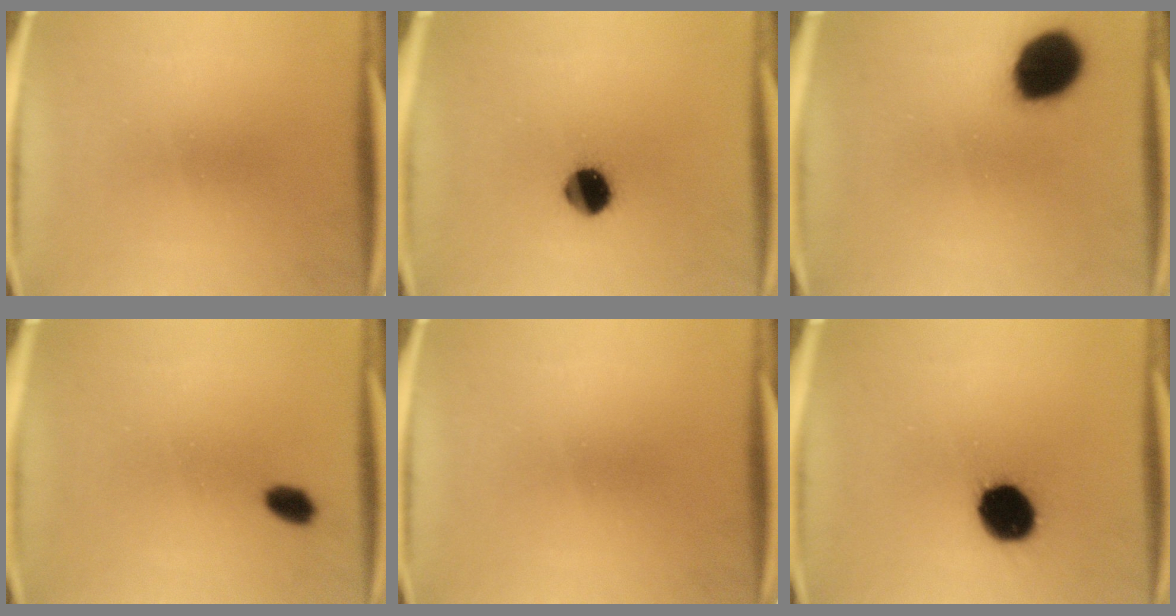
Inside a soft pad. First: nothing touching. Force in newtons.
{"total": 8.3}
{"total": 14.3}
{"total": 3.6}
{"total": 0.0}
{"total": 13.0}